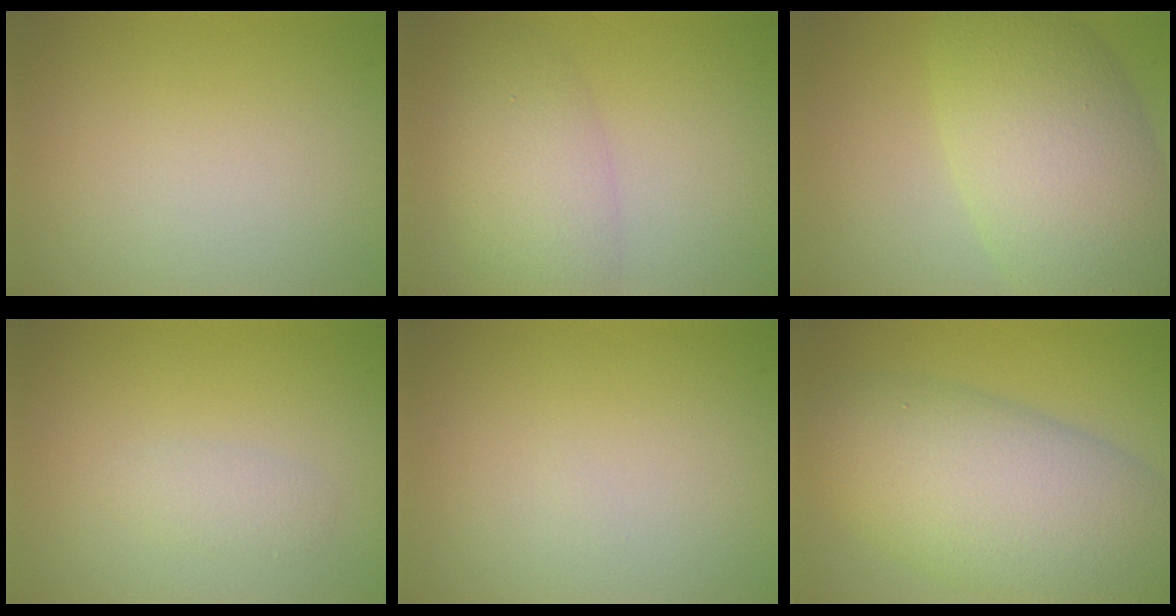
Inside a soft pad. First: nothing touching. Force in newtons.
{"total": 4.8, "press": 4.8, "slide": 0.1}
{"total": 10.0, "press": 10.0, "slide": 0.3}
{"total": 1.4, "press": 1.4, "slide": 0.1}
{"total": 0.0}
{"total": 11.6, "press": 11.6, "slide": 0.3}